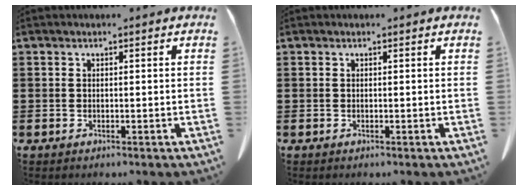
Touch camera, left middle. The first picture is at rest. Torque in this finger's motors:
{"motor_torque": [0.19, -0.17, 0.05, 0.02]}